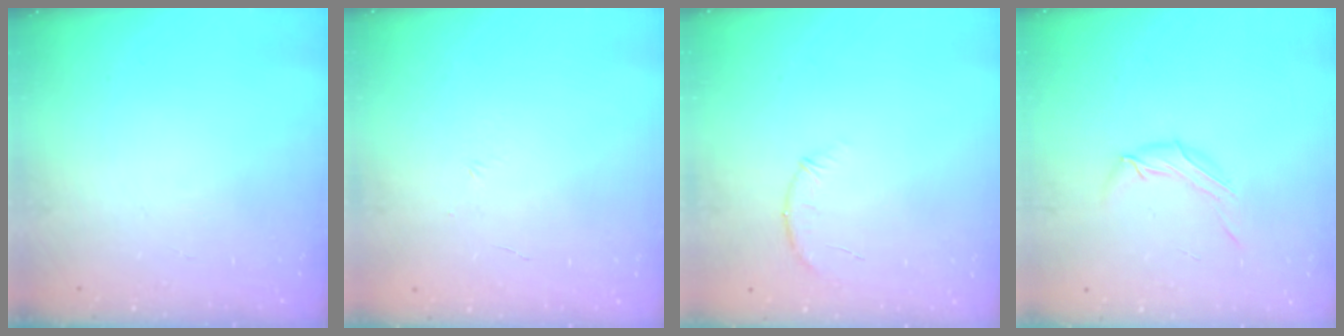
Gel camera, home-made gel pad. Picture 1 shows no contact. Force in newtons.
{"total": 3.6, "press": 3.5, "slide": 0.9}
{"total": 8.3, "press": 8.1, "slide": 1.7}
{"total": 6.6, "press": 6.6, "slide": 0.6}